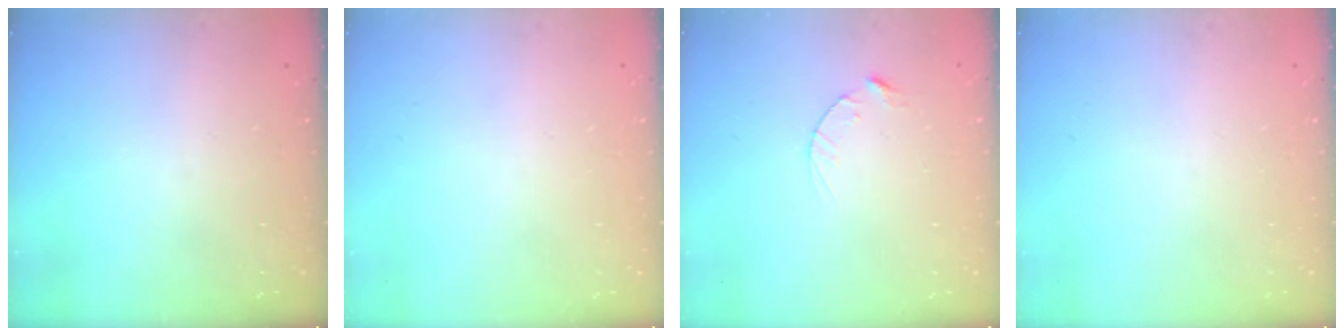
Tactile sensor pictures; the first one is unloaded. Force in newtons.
{"total": 0.0}
{"total": 2.8, "press": 2.8, "slide": 0.4}
{"total": 0.0}